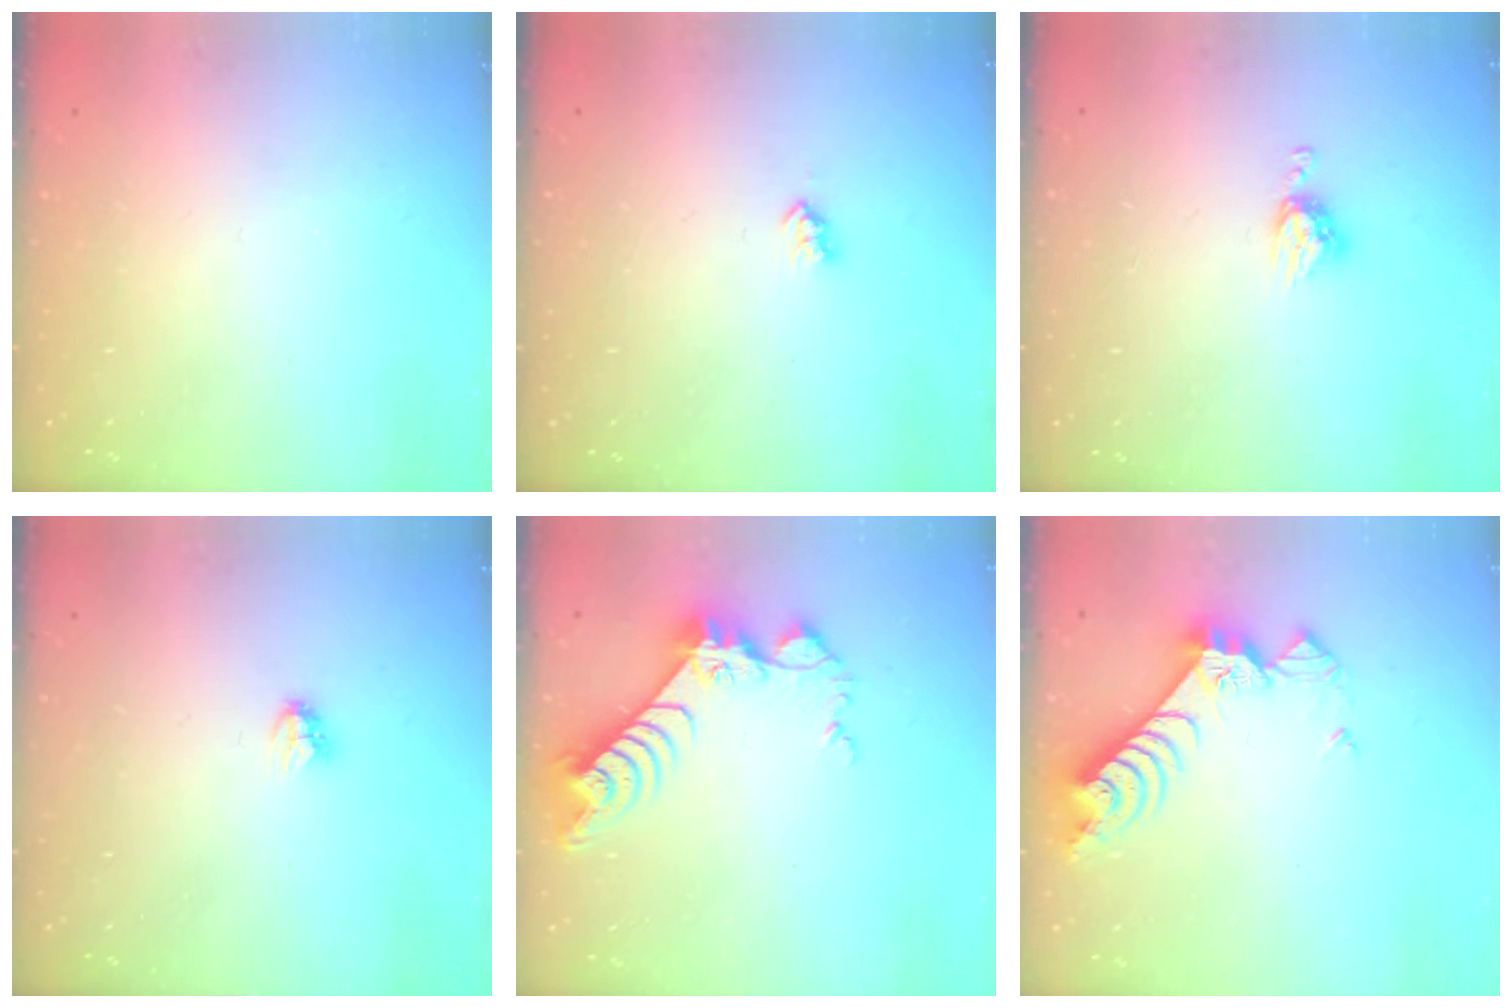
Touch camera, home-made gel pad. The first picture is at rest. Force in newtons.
{"total": 2.6, "press": 2.5, "slide": 0.4}
{"total": 6.4, "press": 6.4, "slide": 0.4}
{"total": 2.8, "press": 2.8, "slide": 0.3}
{"total": 9.3, "press": 9.3, "slide": 0.7}
{"total": 8.4, "press": 8.4, "slide": 1.0}